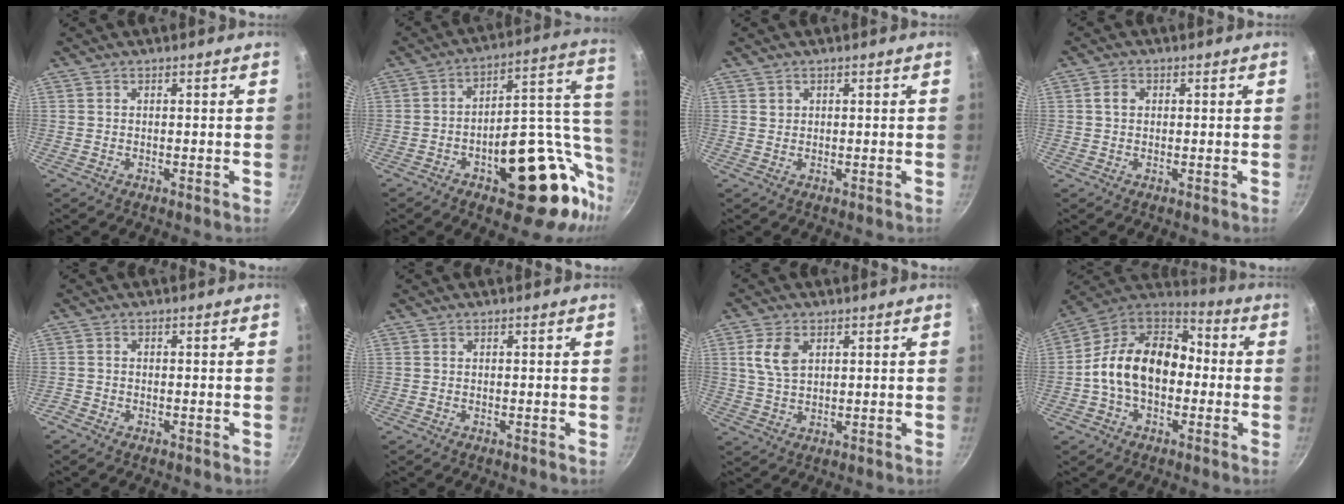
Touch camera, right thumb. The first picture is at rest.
{"total": 25.5, "force": [-8.2, 13.1, 20.2], "torque": [-0.200, 0.052, -0.107]}
{"total": 0.8, "force": [0.4, 0.7, 0.1], "torque": [0.004, 0.004, 0.008]}
{"total": 2.4, "force": [0.5, 1.9, 1.4], "torque": [-0.018, 0.004, 0.008]}
{"total": 1.3, "force": [-1.0, 0.8, 0.3], "torque": [-0.017, 0.005, -0.023]}
{"total": 0.0}
{"total": 6.2, "force": [2.2, 3.8, 4.4], "torque": [-0.080, -0.003, 0.043]}
{"total": 17.9, "force": [-1.5, 12.4, 12.7], "torque": [-0.180, 0.050, -0.045]}